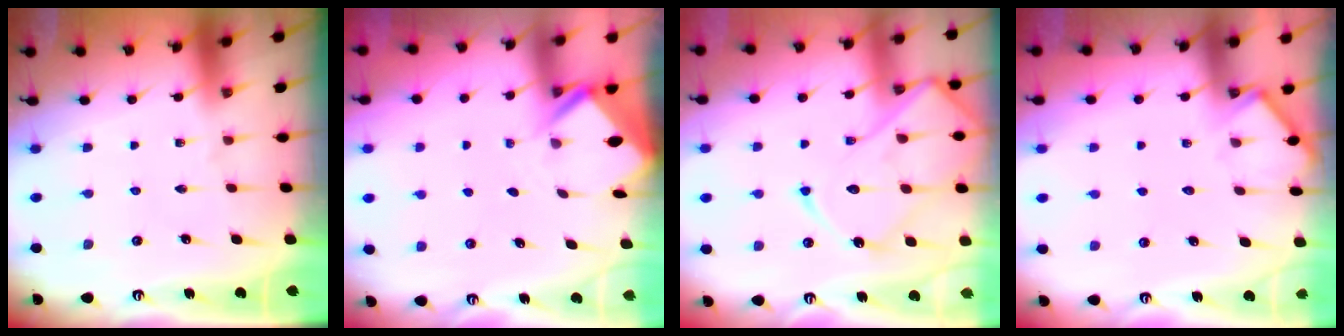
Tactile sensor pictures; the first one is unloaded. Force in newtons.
{"total": 2.4, "press": 2.4, "slide": 0.2}
{"total": 16.7, "press": 16.6, "slide": 1.7}
{"total": 5.5, "press": 5.5, "slide": 0.4}